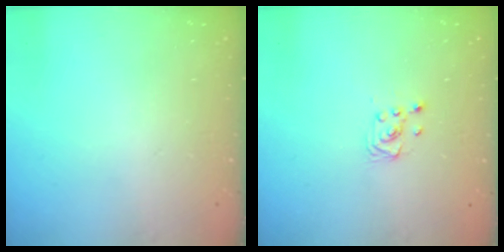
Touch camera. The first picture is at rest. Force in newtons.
{"total": 2.6, "press": 2.4, "slide": 1.0}